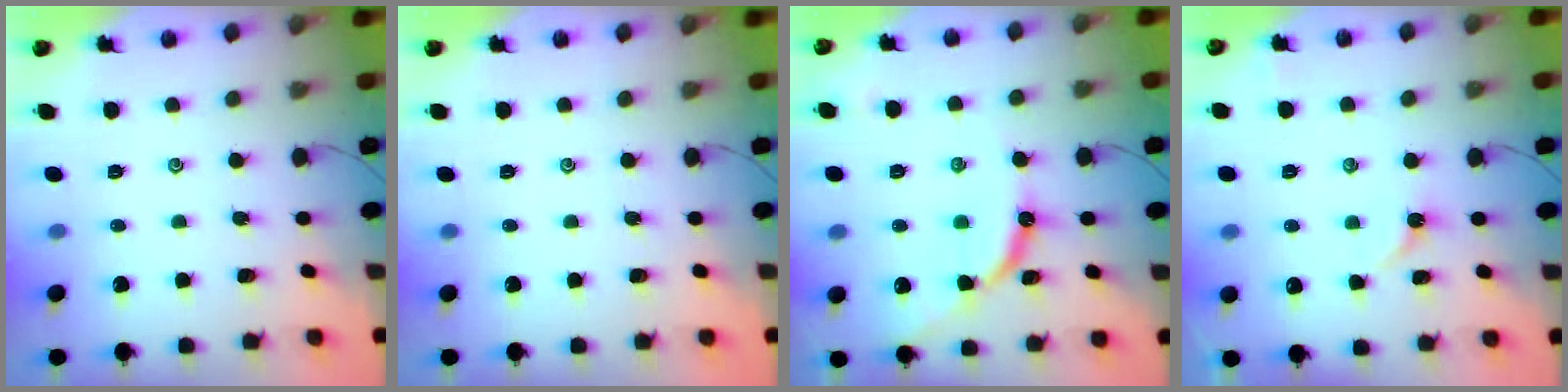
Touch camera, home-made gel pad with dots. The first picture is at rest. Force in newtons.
{"total": 0.0}
{"total": 11.2, "press": 11.2, "slide": 1.0}
{"total": 3.3, "press": 3.3, "slide": 0.6}